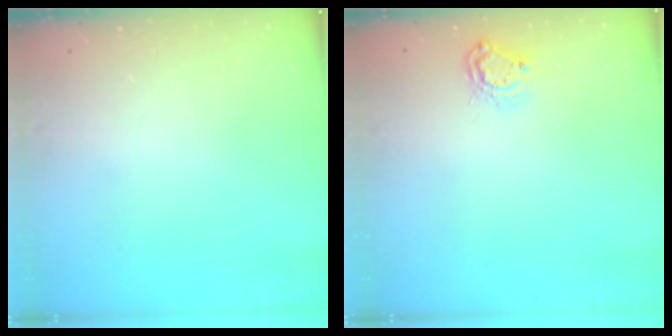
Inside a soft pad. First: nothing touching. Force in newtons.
{"total": 5.9, "press": 5.9, "slide": 0.4}